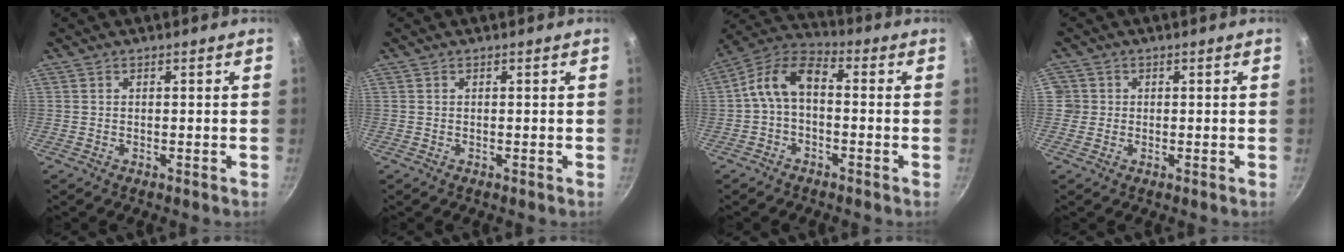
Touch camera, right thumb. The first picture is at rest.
{"total": 0.0}
{"total": 8.8, "force": [-0.9, 5.2, 7.0], "torque": [-0.126, 0.043, -0.031]}
{"total": 2.6, "force": [0.0, 2.6, 0.4], "torque": [0.011, 0.009, -0.005]}